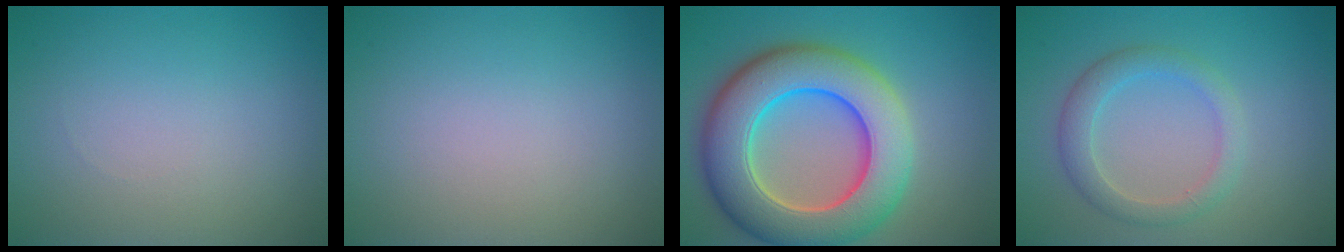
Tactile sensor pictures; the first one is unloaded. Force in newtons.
{"total": 0.0}
{"total": 11.1, "press": 11.1, "slide": 0.3}
{"total": 2.9, "press": 2.9, "slide": 0.1}